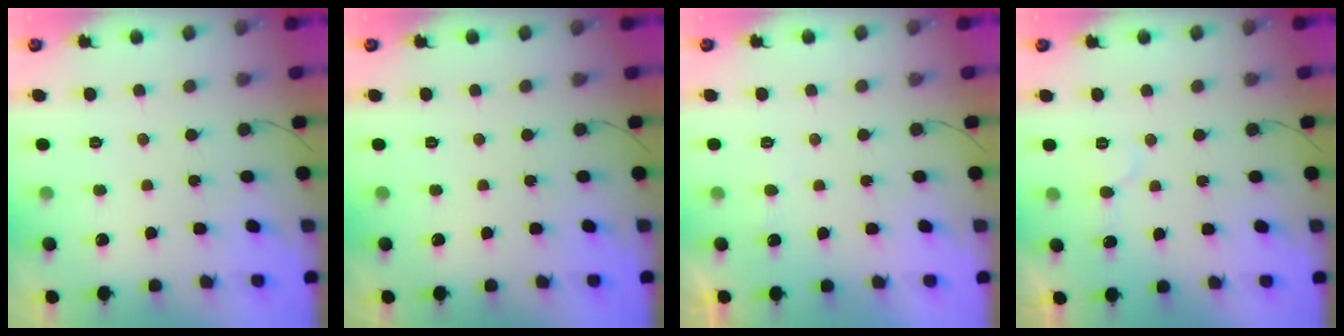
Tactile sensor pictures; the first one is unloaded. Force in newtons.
{"total": 0.0}
{"total": 3.9, "press": 3.9, "slide": 0.3}
{"total": 6.9, "press": 6.9, "slide": 0.5}